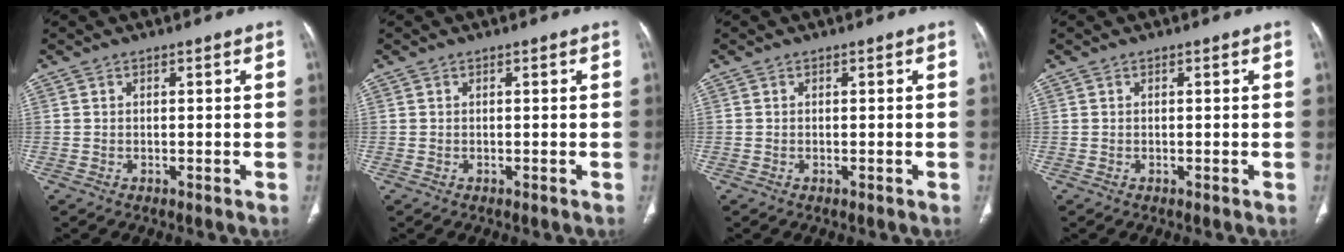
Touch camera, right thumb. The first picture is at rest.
{"total": 0.0}
{"total": 0.0}
{"total": 0.0}